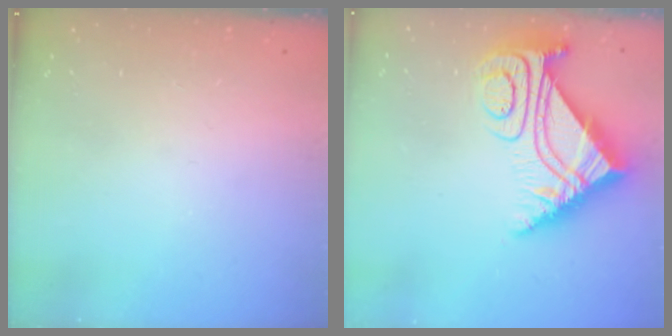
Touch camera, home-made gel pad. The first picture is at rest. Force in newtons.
{"total": 11.0, "press": 10.9, "slide": 1.0}